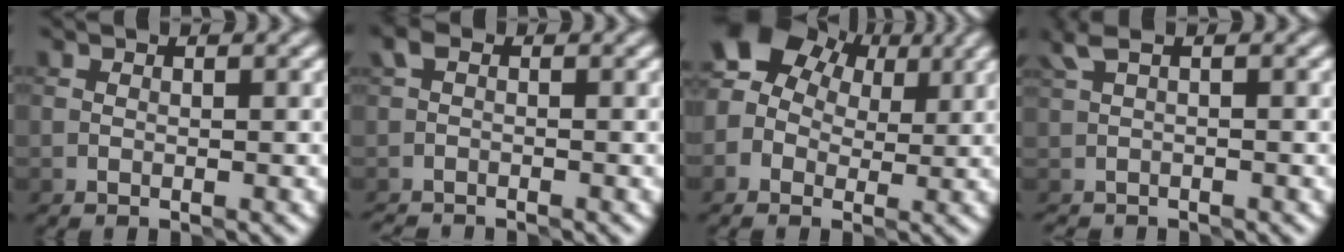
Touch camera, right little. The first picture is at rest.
{"total": 1.4, "force": [-1.3, 0.1, 0.2], "torque": [-0.006, -0.006, -0.032]}
{"total": 8.0, "force": [2.7, 5.8, 4.8], "torque": [-0.072, 0.031, 0.031]}
{"total": 0.7, "force": [-0.1, 0.1, 0.7], "torque": [-0.013, -0.001, -0.002]}